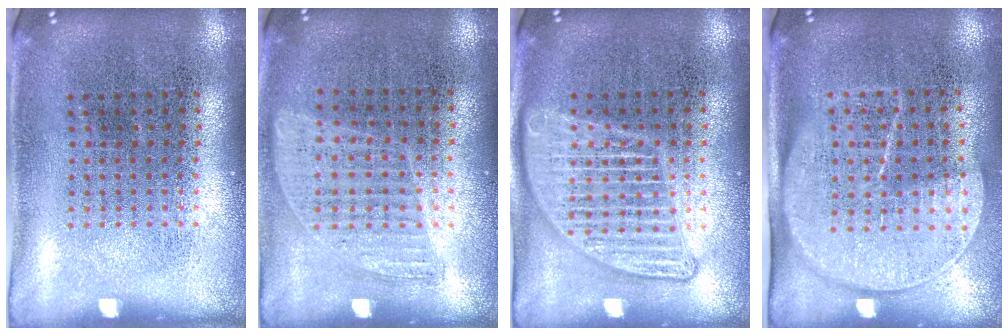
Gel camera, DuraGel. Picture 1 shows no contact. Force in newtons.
{"total": 0.8, "press": 0.8, "slide": 0.3}
{"total": 2.9, "press": 2.9, "slide": 0.3}
{"total": 1.8, "press": 1.5, "slide": 1.0}